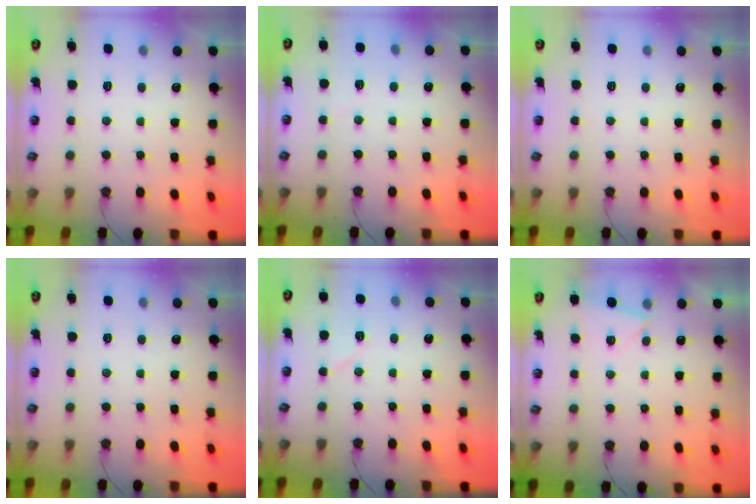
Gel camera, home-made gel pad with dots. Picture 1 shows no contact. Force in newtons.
{"total": 1.8, "press": 1.7, "slide": 0.6}
{"total": 0.0}
{"total": 0.0}
{"total": 5.9, "press": 5.8, "slide": 1.0}
{"total": 3.1, "press": 2.1, "slide": 2.4}